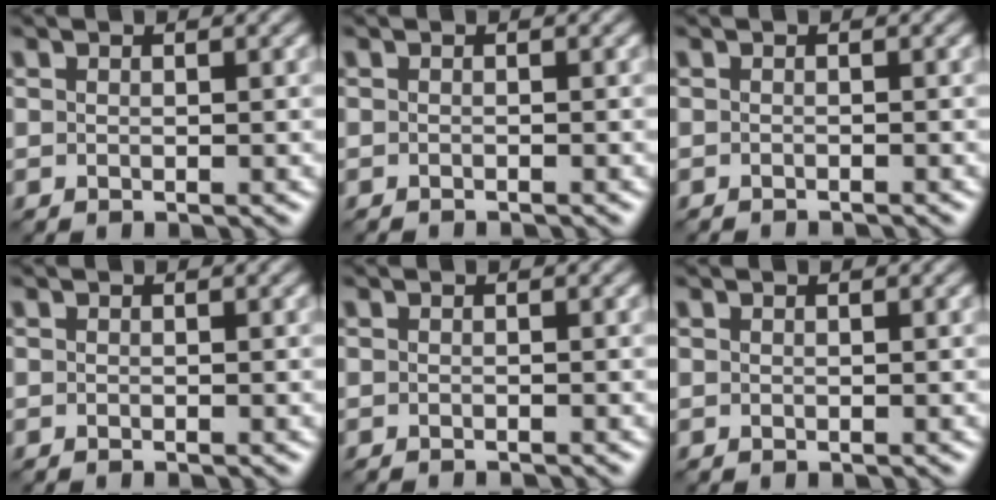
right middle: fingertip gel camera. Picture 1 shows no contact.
{"total": 0.8, "force": [-0.8, -0.2, -0.1], "torque": [0.001, -0.005, -0.014]}
{"total": 1.2, "force": [-1.2, -0.2, 0.0], "torque": [0.001, -0.006, -0.016]}
{"total": 0.0}
{"total": 0.7, "force": [-0.7, -0.2, 0.0], "torque": [0.000, -0.004, -0.012]}
{"total": 0.0}